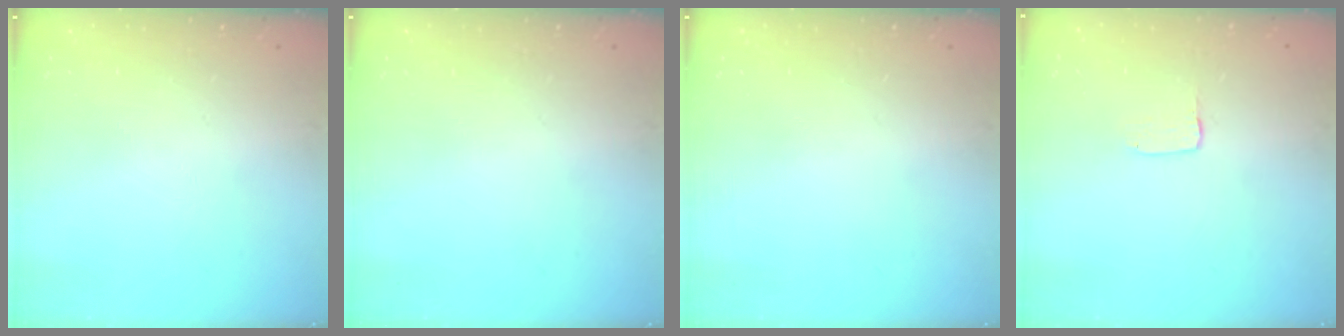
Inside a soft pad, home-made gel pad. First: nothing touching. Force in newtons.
{"total": 0.0}
{"total": 0.0}
{"total": 1.3, "press": 1.2, "slide": 0.1}